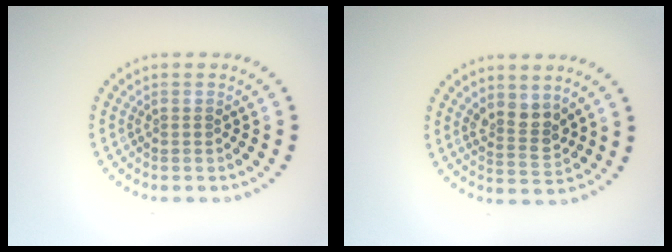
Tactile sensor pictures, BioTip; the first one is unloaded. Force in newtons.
{"total": 2.6, "press": 2.4, "slide": 1.2}